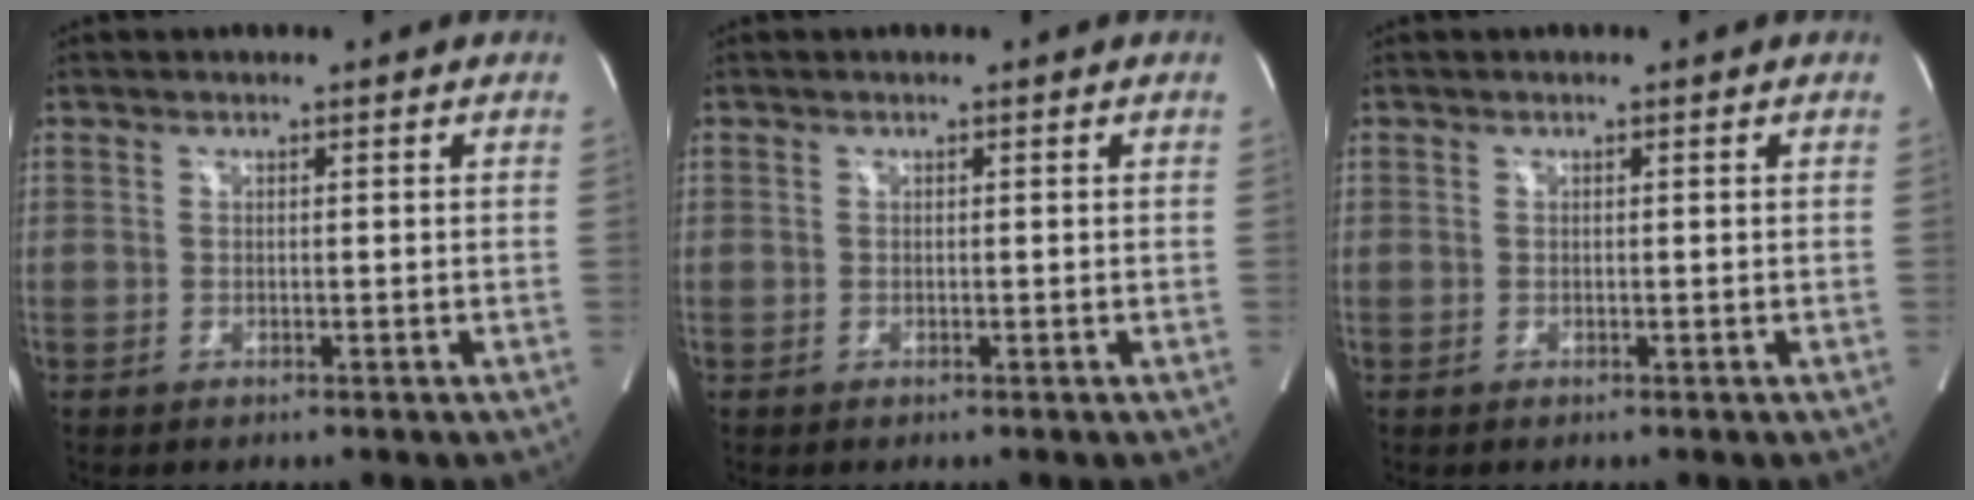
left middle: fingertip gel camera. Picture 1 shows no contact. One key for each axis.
{"total": 0.0}
{"total": 0.0}